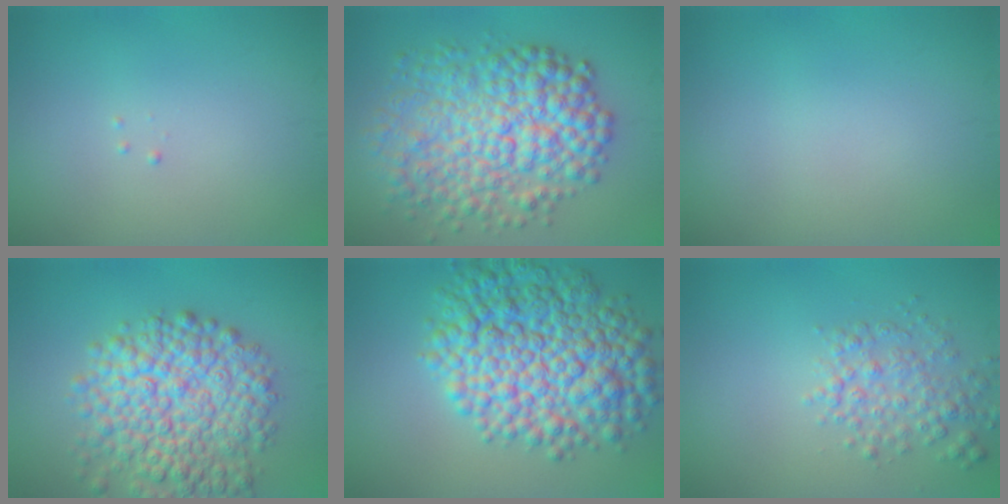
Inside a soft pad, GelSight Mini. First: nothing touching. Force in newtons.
{"total": 9.3, "press": 9.3, "slide": 0.1}
{"total": 0.0}
{"total": 9.2, "press": 9.2, "slide": 0.4}
{"total": 11.0, "press": 11.0, "slide": 0.1}
{"total": 3.1, "press": 3.1, "slide": 0.2}